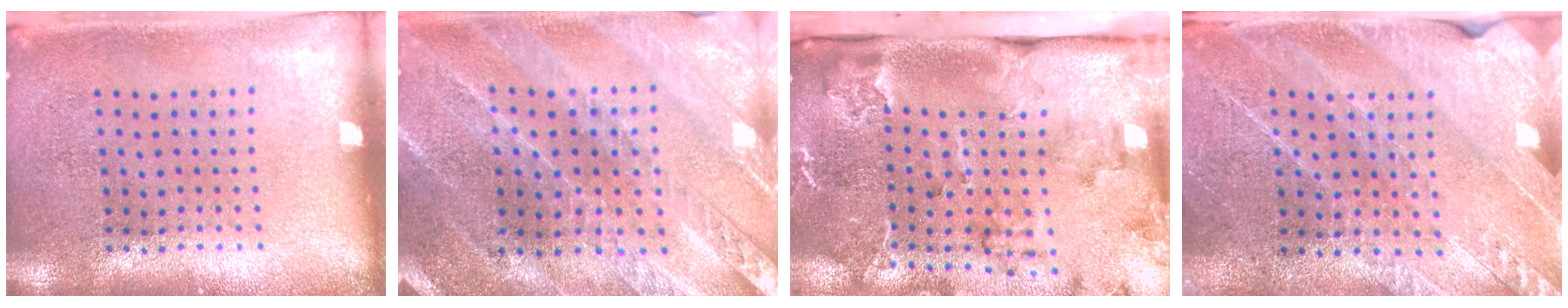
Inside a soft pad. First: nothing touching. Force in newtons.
{"total": 2.4, "press": 2.4, "slide": 0.3}
{"total": 2.6, "press": 2.4, "slide": 1.1}
{"total": 2.6, "press": 2.5, "slide": 0.4}